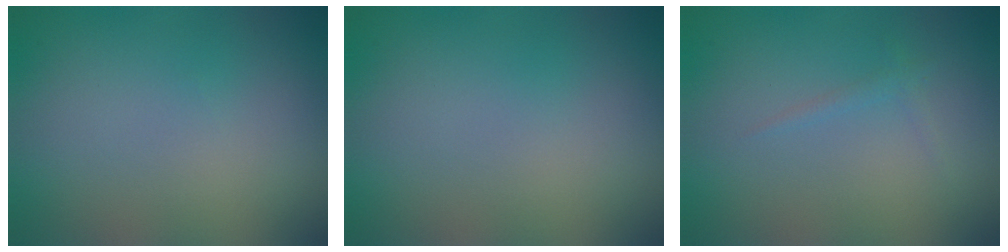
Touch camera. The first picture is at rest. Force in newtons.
{"total": 0.0}
{"total": 0.8, "press": 0.8, "slide": 0.0}